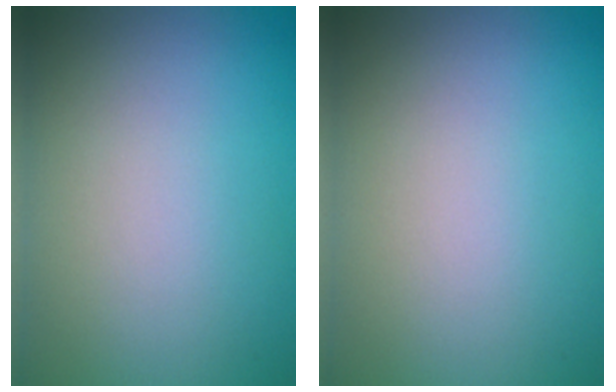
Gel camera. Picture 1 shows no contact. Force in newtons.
{"total": 0.0}